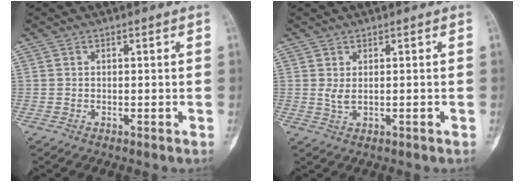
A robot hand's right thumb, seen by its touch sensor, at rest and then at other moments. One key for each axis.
{"total": 1.9, "fx": 0.2, "fy": 0.6, "fz": 1.8, "tx": -0.041, "ty": -0.001, "tz": 0.011}